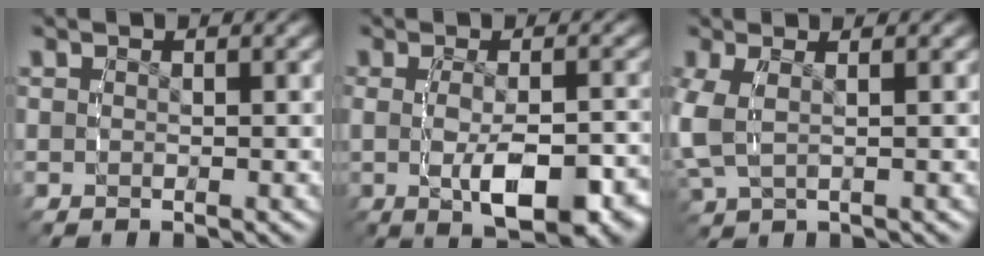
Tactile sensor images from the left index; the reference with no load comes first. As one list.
[{"total": 6.6, "force": [-2.1, 2.8, 5.6], "torque": [-0.100, -0.020, -0.021]}, {"total": 3.6, "force": [0.3, 2.4, 2.6], "torque": [-0.083, -0.007, 0.014]}]